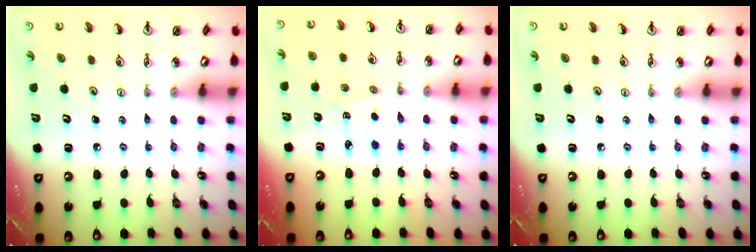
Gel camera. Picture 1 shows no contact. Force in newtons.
{"total": 2.9, "press": 2.9, "slide": 0.4}
{"total": 0.0}